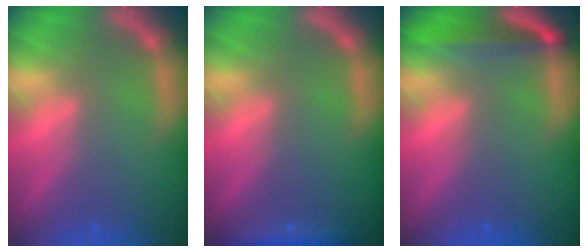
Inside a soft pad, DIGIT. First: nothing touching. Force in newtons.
{"total": 1.9}
{"total": 4.5}